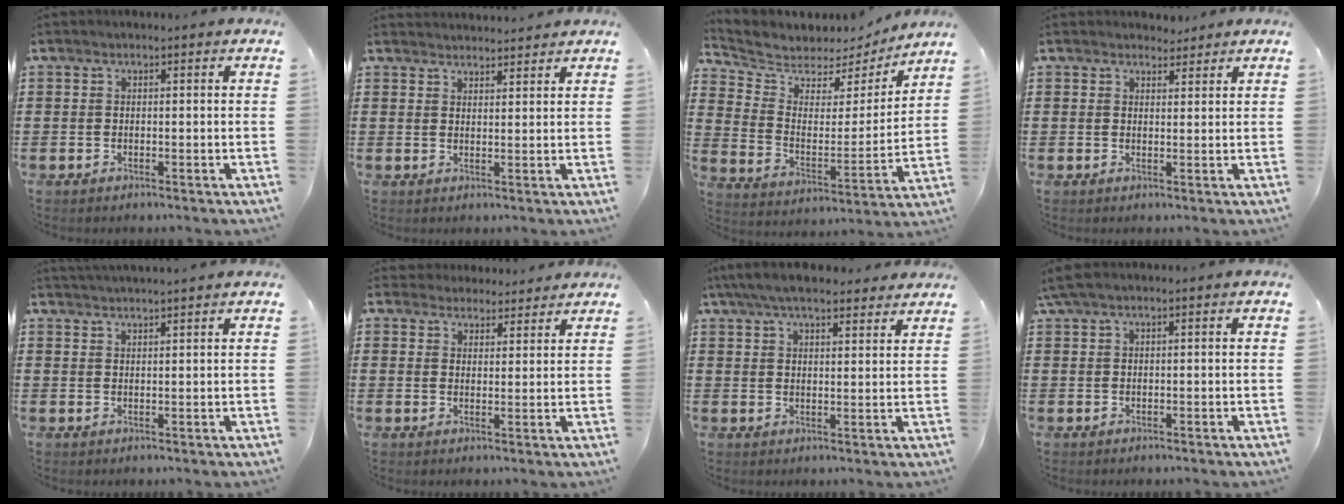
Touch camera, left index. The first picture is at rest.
{"total": 2.2, "force": [2.2, 0.1, -0.2], "torque": [-0.002, -0.003, 0.042]}
{"total": 5.1, "force": [4.6, 2.2, -0.1], "torque": [-0.041, -0.040, 0.075]}
{"total": 2.3, "force": [2.2, 0.9, 0.1], "torque": [-0.001, -0.003, 0.040]}
{"total": 1.9, "force": [1.8, -0.4, 0.2], "torque": [-0.008, -0.001, 0.035]}
{"total": 3.5, "force": [3.3, 1.1, -0.1], "torque": [-0.011, -0.005, 0.063]}
{"total": 6.1, "force": [5.3, 1.1, 2.6], "torque": [-0.065, -0.008, 0.100]}
{"total": 1.6, "force": [0.8, 0.2, 1.3], "torque": [-0.027, 0.001, 0.016]}